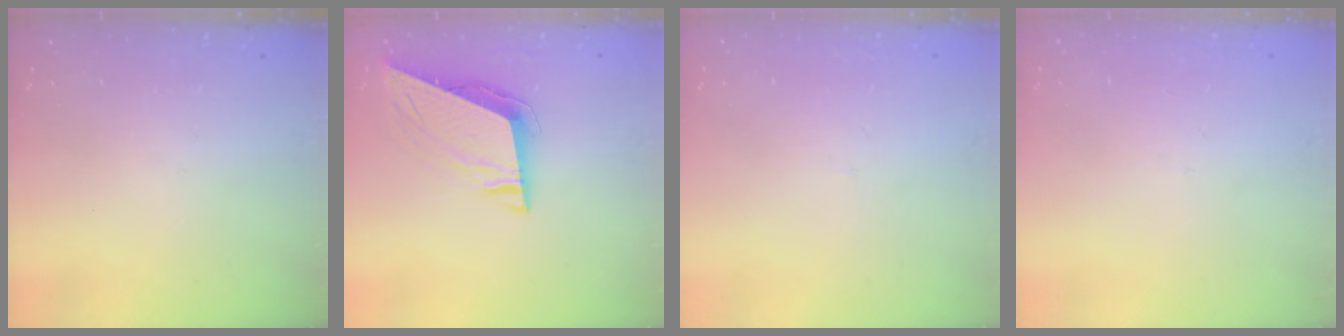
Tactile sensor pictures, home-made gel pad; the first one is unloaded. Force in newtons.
{"total": 9.2, "press": 8.9, "slide": 2.2}
{"total": 1.5, "press": 1.5, "slide": 0.1}
{"total": 2.7, "press": 2.7, "slide": 0.3}